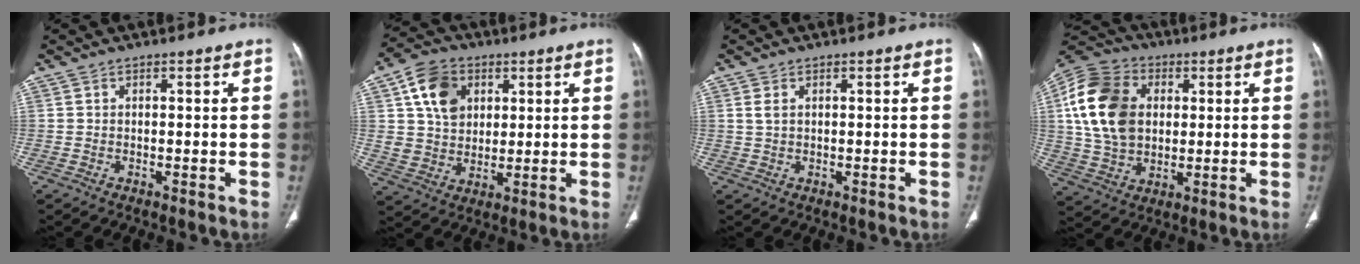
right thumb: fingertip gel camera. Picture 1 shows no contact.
{"total": 11.7, "force": [4.3, 9.0, 6.2], "torque": [-0.082, -0.007, 0.080]}
{"total": 1.7, "force": [0.7, 0.9, 1.3], "torque": [-0.027, 0.005, 0.020]}
{"total": 18.2, "force": [2.9, 13.3, 12.0], "torque": [-0.222, 0.010, 0.052]}